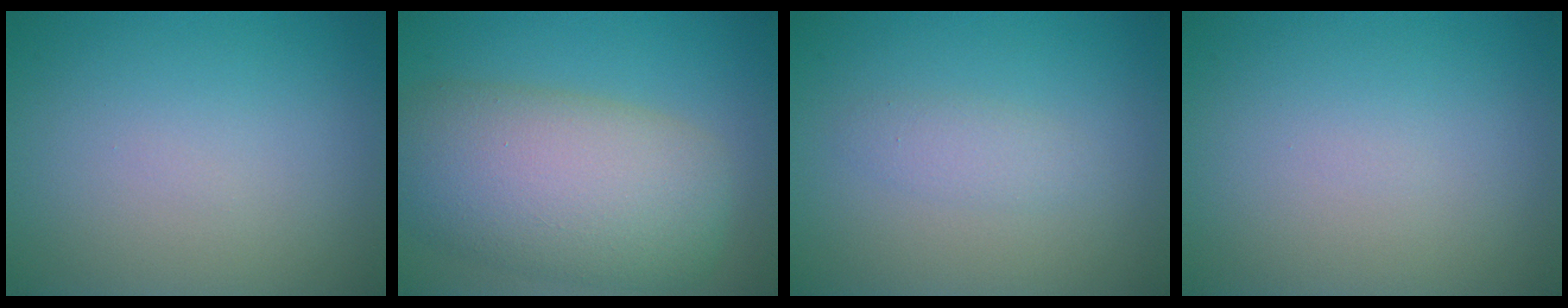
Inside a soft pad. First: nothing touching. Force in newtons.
{"total": 10.1, "press": 10.1, "slide": 0.9}
{"total": 1.4, "press": 1.4, "slide": 0.0}
{"total": 0.0}